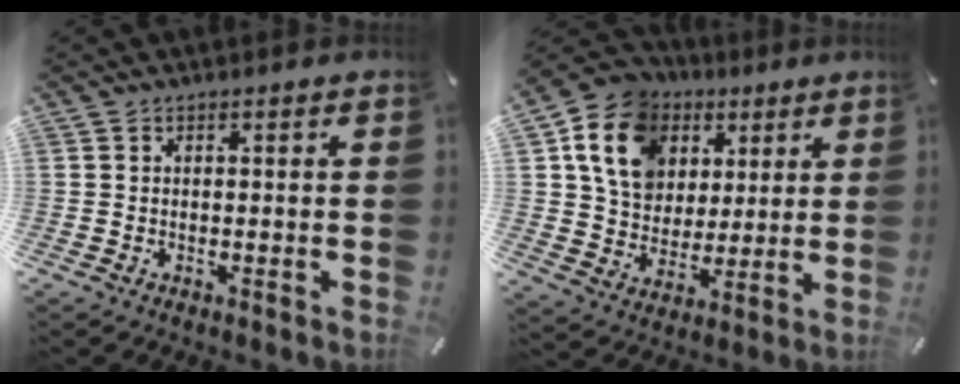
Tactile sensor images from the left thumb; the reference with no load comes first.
{"total": 14.8, "force": [5.5, 12.4, 5.8], "torque": [-0.119, -0.012, 0.109]}